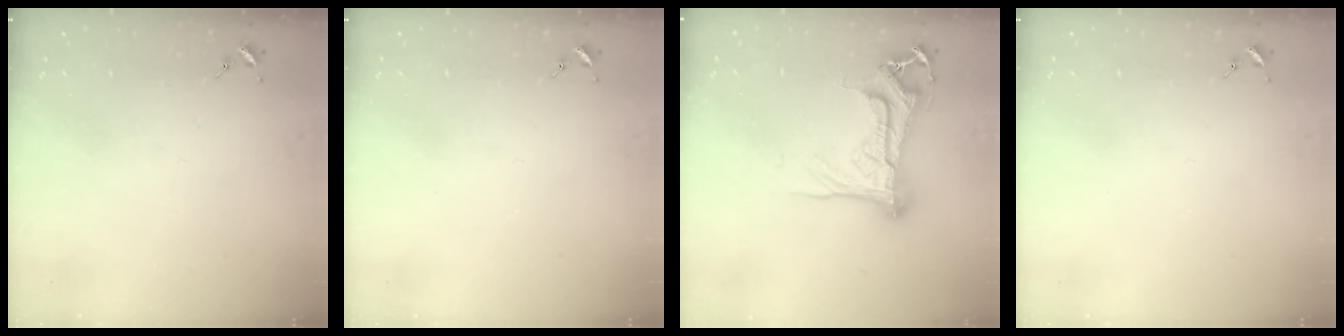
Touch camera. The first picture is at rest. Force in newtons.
{"total": 0.0}
{"total": 15.8, "press": 15.7, "slide": 1.5}
{"total": 0.0}